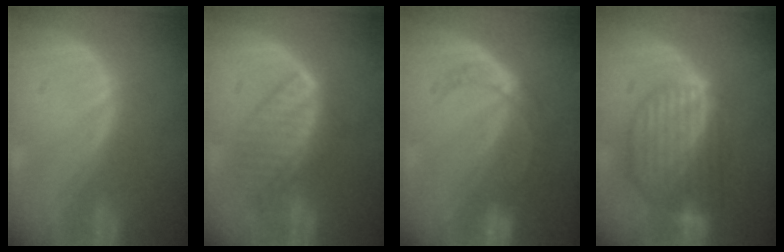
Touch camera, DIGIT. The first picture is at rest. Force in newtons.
{"total": 7.2, "press": 6.6, "slide": 2.9}
{"total": 5.4, "press": 4.8, "slide": 2.5}
{"total": 9.1, "press": 7.8, "slide": 4.7}